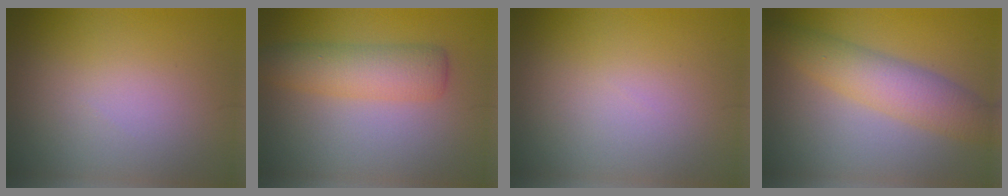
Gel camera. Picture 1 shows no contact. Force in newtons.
{"total": 4.3, "press": 4.3, "slide": 0.1}
{"total": 0.0}
{"total": 5.0, "press": 5.0, "slide": 0.1}